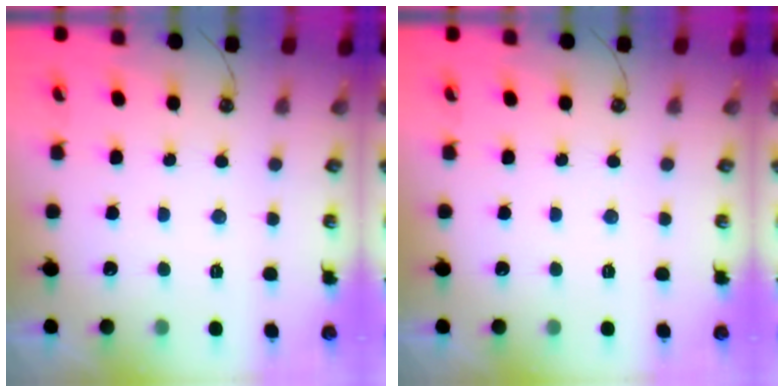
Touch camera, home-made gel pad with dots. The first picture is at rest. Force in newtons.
{"total": 0.0}